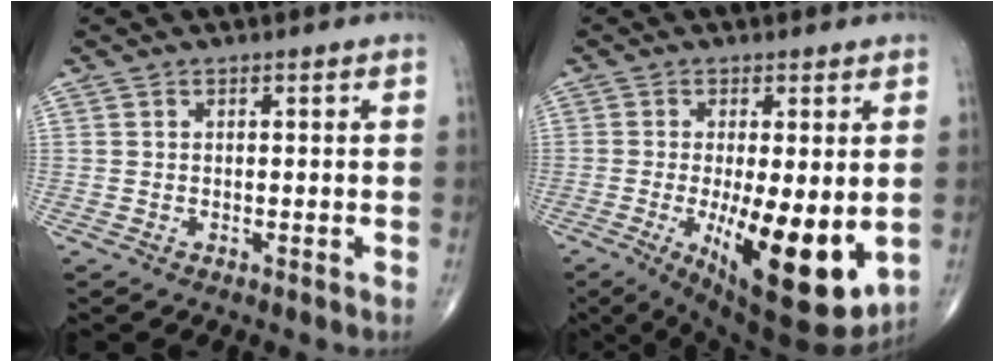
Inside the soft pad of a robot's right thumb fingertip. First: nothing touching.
{"total": 16.4, "force": [-3.2, 5.3, 15.2], "torque": [-0.222, -0.031, -0.028]}